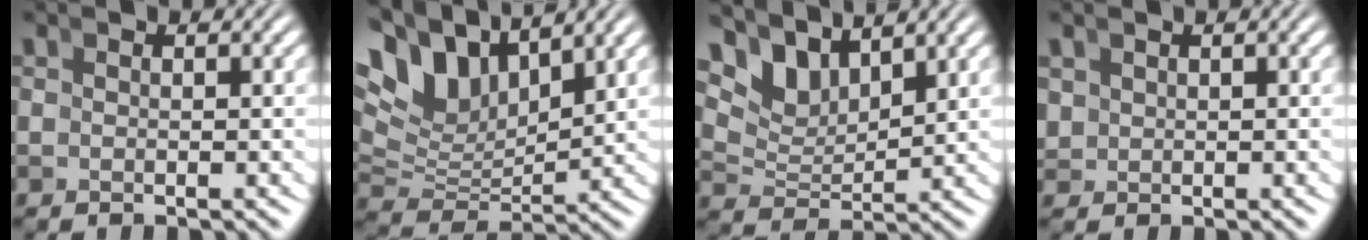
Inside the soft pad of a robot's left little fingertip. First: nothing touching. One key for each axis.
{"total": 9.3, "fx": 4.1, "fy": 5.9, "fz": 5.9, "tx": -0.123, "ty": 0.009, "tz": 0.066}
{"total": 6.7, "fx": 3.6, "fy": 4.2, "fz": 3.9, "tx": -0.085, "ty": 0.000, "tz": 0.061}
{"total": 1.6, "fx": 0.6, "fy": 1.4, "fz": 0.5, "tx": -0.020, "ty": -0.011, "tz": 0.020}